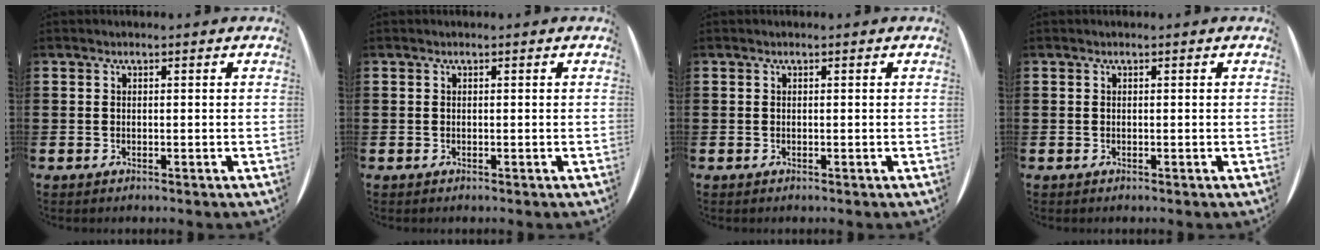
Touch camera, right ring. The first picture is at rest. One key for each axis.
{"total": 0.0}
{"total": 0.0}
{"total": 0.0}